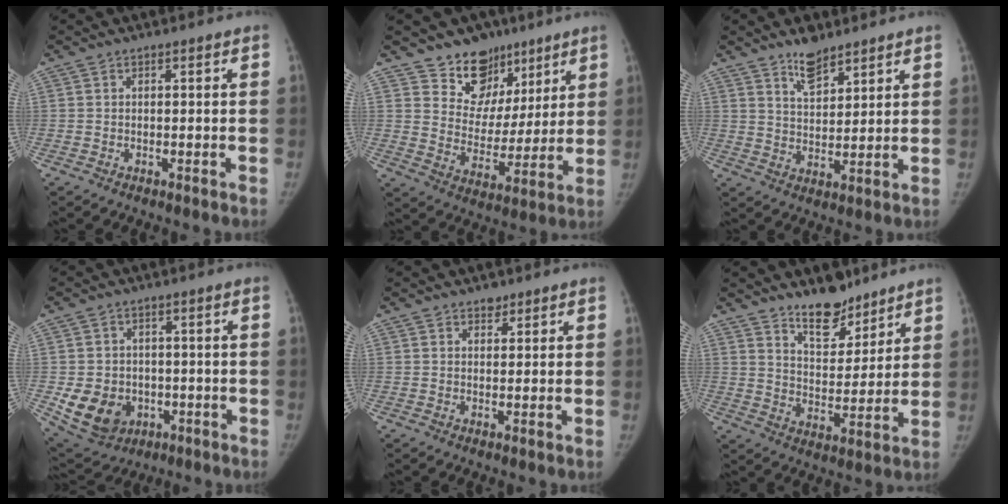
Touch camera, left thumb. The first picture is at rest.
{"total": 12.8, "force": [8.9, 8.8, 2.5], "torque": [0.016, -0.052, 0.157]}
{"total": 6.5, "force": [5.1, 2.6, 3.0], "torque": [-0.031, -0.042, 0.091]}
{"total": 10.5, "force": [-2.3, 8.7, 5.3], "torque": [-0.074, 0.005, -0.019]}
{"total": 1.7, "force": [1.3, 1.0, 0.4], "torque": [0.007, -0.008, 0.017]}
{"total": 10.3, "force": [8.3, 4.5, 4.2], "torque": [-0.038, -0.067, 0.145]}